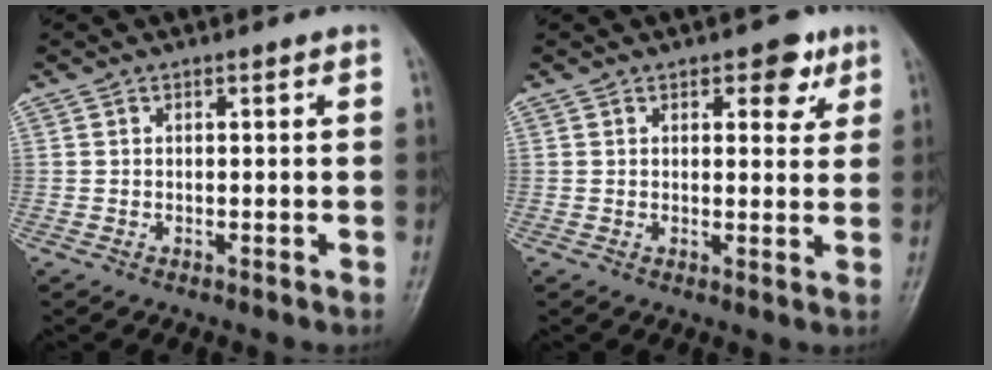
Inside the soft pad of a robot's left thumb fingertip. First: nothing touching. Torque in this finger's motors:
{"motor_torque": [0.02, 0.11, 0.03, 0.11, 0.06]}